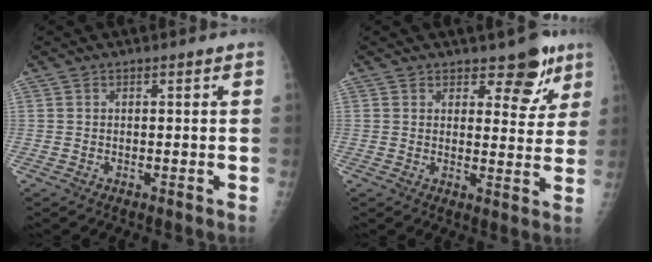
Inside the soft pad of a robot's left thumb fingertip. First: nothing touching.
{"total": 7.0, "force": [4.8, 3.9, 3.3], "torque": [0.000, -0.028, 0.062]}